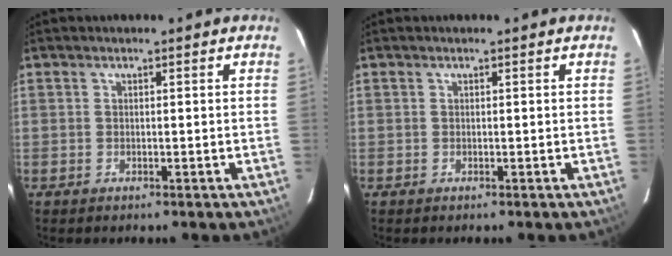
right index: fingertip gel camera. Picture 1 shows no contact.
{"total": 0.0}